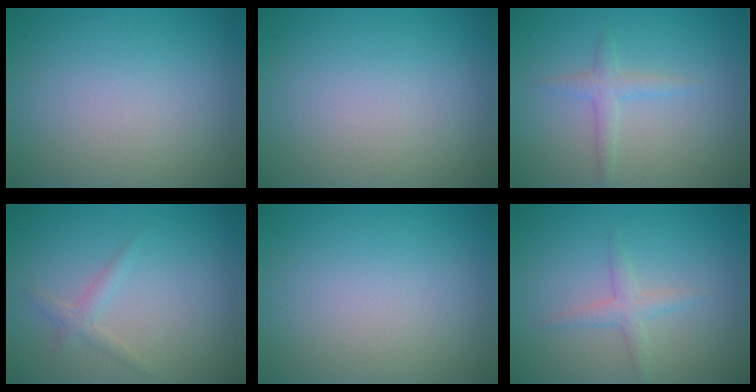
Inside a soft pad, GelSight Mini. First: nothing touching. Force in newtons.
{"total": 0.0}
{"total": 1.7, "press": 1.7, "slide": 0.1}
{"total": 1.3, "press": 1.3, "slide": 0.0}
{"total": 0.0}
{"total": 1.6, "press": 1.6, "slide": 0.1}